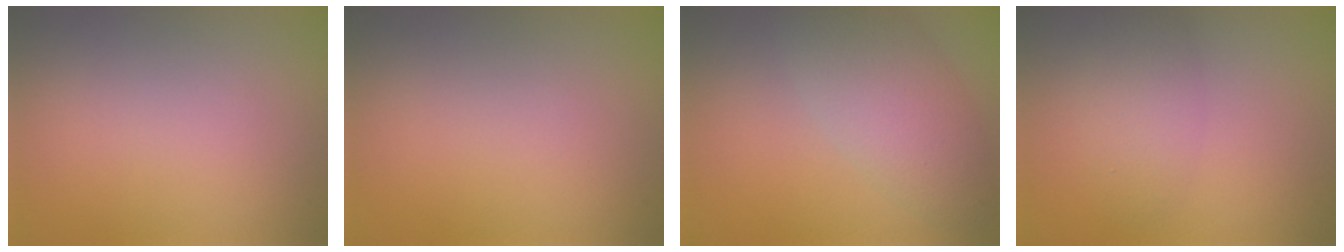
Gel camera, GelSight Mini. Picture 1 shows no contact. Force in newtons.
{"total": 0.0}
{"total": 5.7, "press": 5.7, "slide": 0.3}
{"total": 2.9, "press": 2.9, "slide": 0.2}